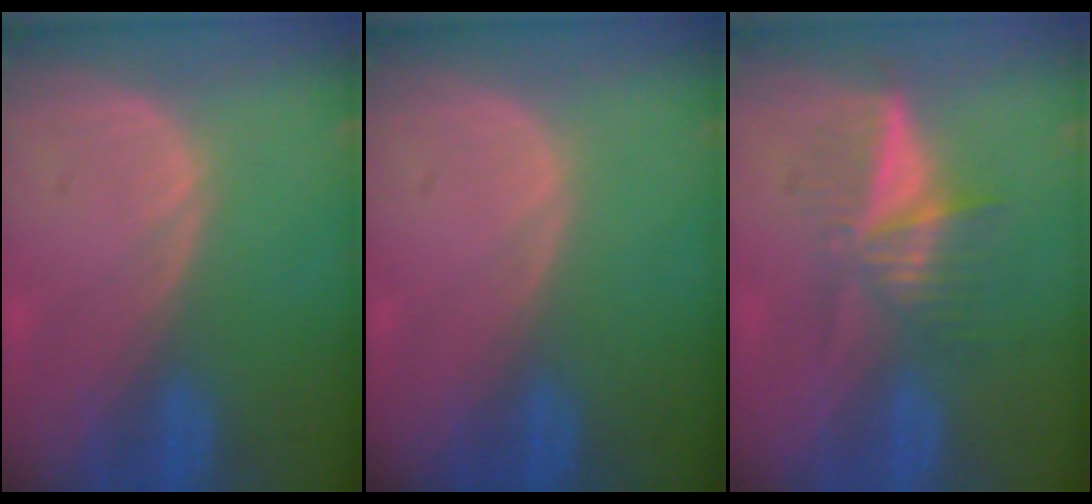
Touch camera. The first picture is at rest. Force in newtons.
{"total": 0.0}
{"total": 6.5, "press": 5.5, "slide": 3.6}